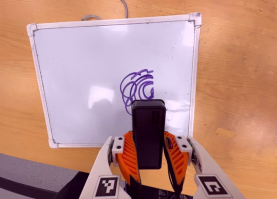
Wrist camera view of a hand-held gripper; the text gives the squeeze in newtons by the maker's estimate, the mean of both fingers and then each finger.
{"total": 8.6, "left": 6.7, "right": 10.6}